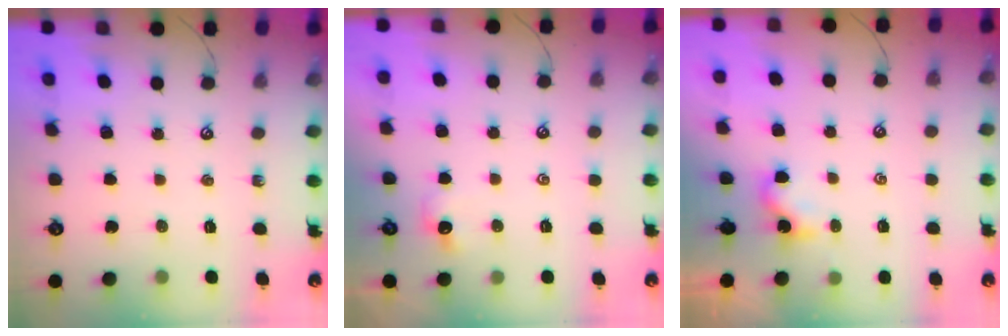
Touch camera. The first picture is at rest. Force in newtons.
{"total": 1.0, "press": 0.8, "slide": 0.6}
{"total": 0.0}